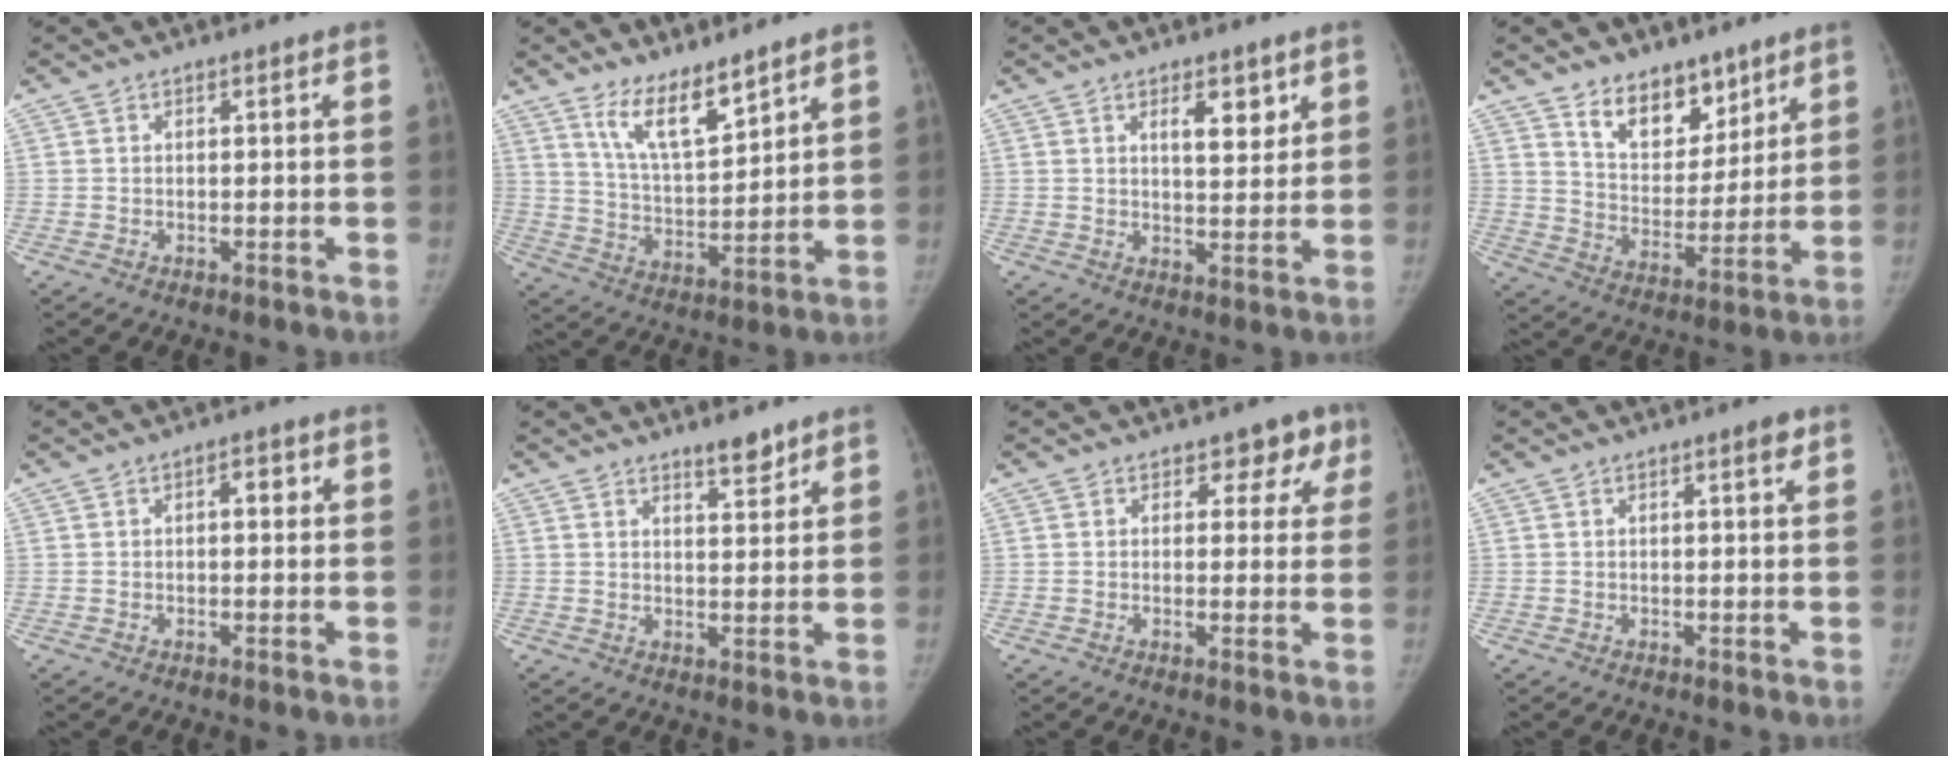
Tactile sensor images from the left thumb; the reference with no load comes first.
{"total": 9.5, "force": [7.2, 2.5, 5.8], "torque": [-0.090, -0.063, 0.144]}
{"total": 5.7, "force": [3.0, 2.5, 4.2], "torque": [-0.042, -0.021, 0.045]}
{"total": 11.8, "force": [8.3, 6.6, 5.2], "torque": [-0.042, -0.063, 0.150]}
{"total": 2.4, "force": [0.5, 1.3, 1.9], "torque": [-0.014, 0.005, 0.001]}
{"total": 3.7, "force": [3.1, 1.0, 1.8], "torque": [-0.012, -0.026, 0.047]}
{"total": 4.7, "force": [2.7, 3.5, 1.6], "torque": [0.020, -0.010, 0.020]}
{"total": 1.3, "force": [0.8, 0.2, 1.1], "torque": [-0.016, -0.002, 0.010]}